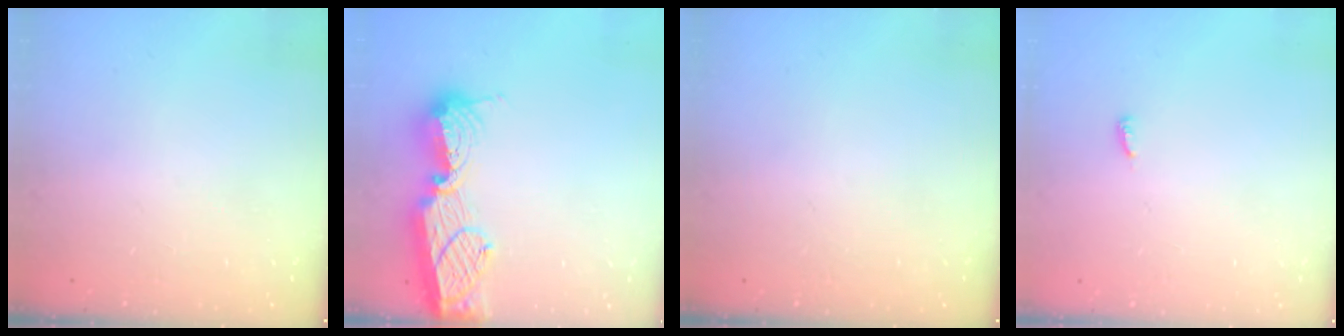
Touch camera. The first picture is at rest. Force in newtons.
{"total": 15.2, "press": 15.1, "slide": 1.3}
{"total": 0.0}
{"total": 3.9, "press": 3.9, "slide": 0.3}